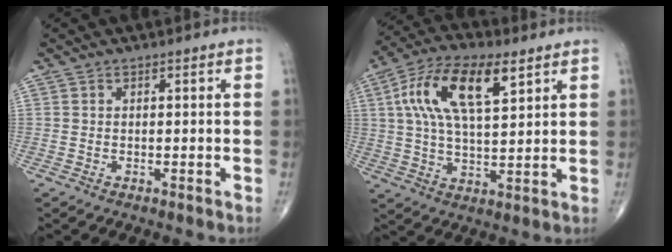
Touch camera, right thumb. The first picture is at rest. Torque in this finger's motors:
{"motor_torque": [-0.49, 1.18, 0.21, -0.08, 0.16]}